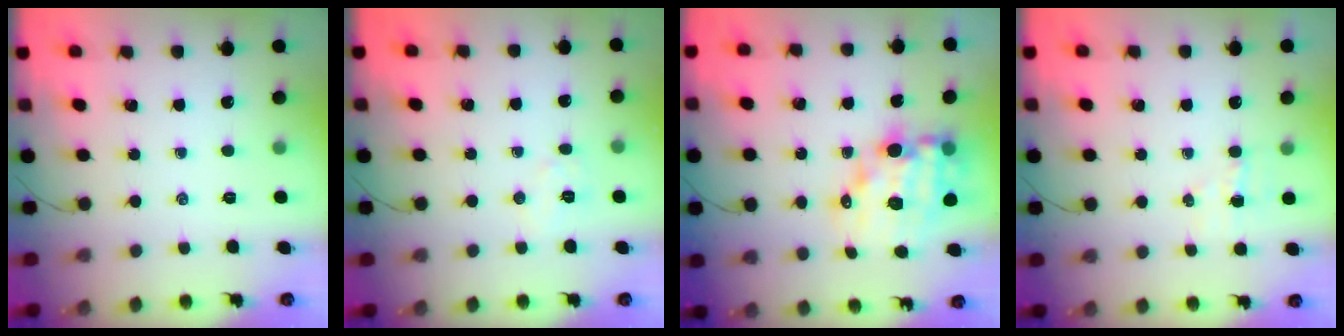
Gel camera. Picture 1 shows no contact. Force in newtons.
{"total": 5.2, "press": 5.1, "slide": 1.1}
{"total": 13.6, "press": 13.1, "slide": 3.6}
{"total": 3.7, "press": 3.6, "slide": 0.8}